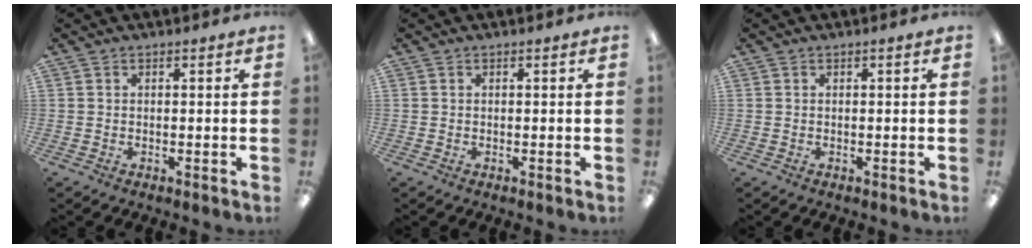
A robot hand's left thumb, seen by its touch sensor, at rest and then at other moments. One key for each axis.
{"total": 0.0}
{"total": 0.0}